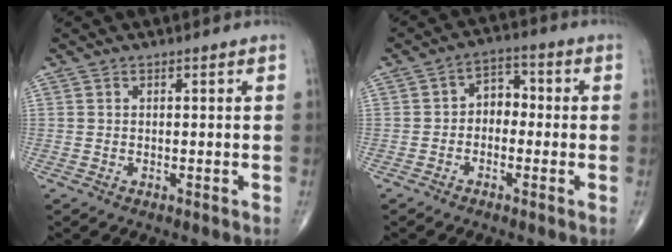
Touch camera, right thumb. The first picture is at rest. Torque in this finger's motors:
{"motor_torque": [-0.28, 0.30, 0.08, 0.00, 0.04]}